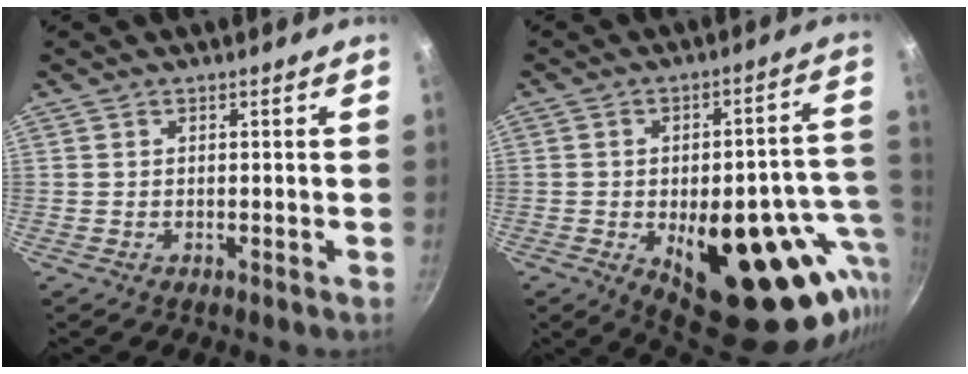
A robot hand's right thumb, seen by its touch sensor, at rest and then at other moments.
{"total": 26.5, "force": [-6.9, 12.1, 22.6], "torque": [-0.234, 0.008, -0.073]}